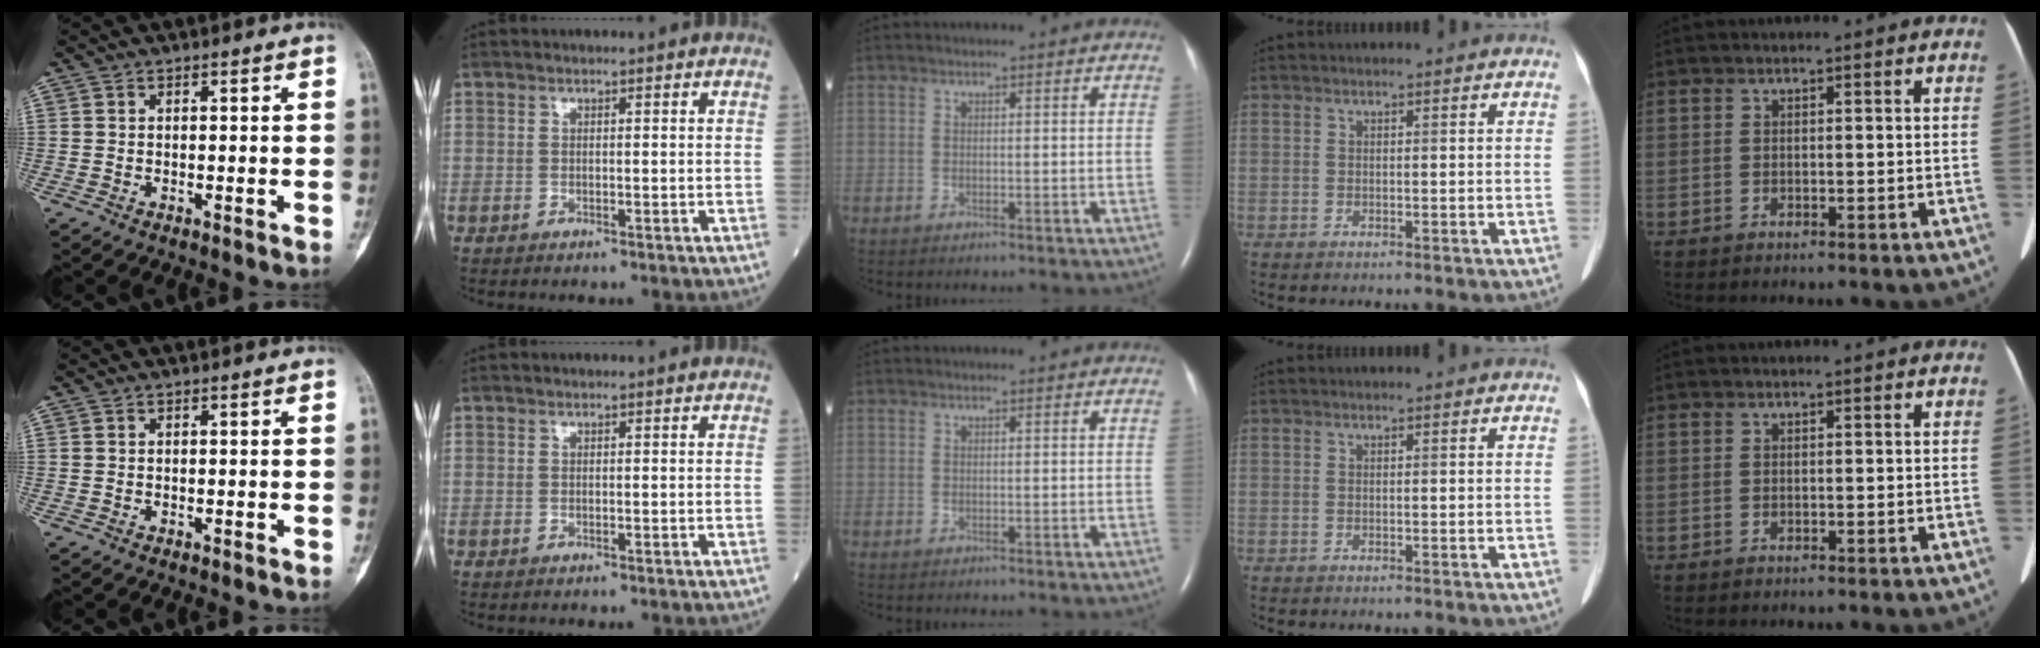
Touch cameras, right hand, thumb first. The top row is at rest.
{}